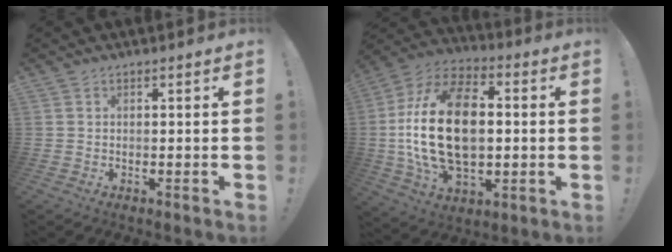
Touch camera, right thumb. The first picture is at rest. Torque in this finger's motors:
{"motor_torque": [2.19, 2.82, 1.68, -1.09, 0.79]}